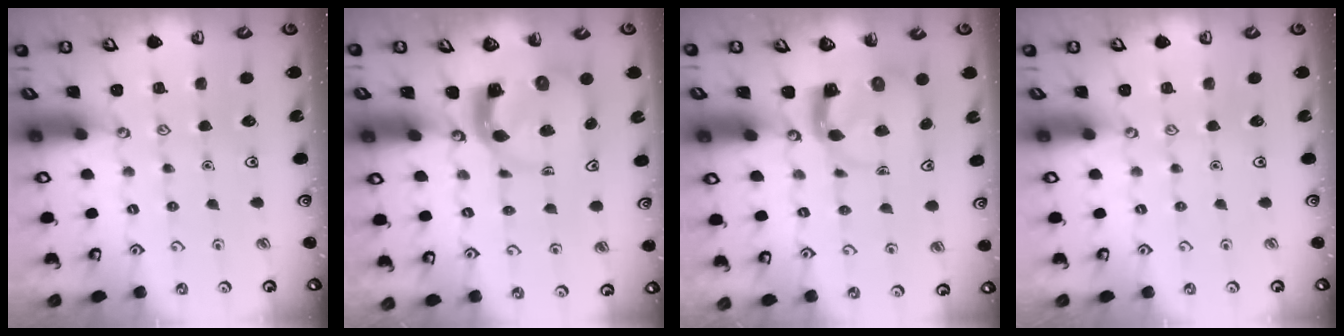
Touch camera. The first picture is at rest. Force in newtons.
{"total": 4.3, "press": 4.3, "slide": 0.5}
{"total": 4.0, "press": 4.0, "slide": 0.5}
{"total": 0.0}